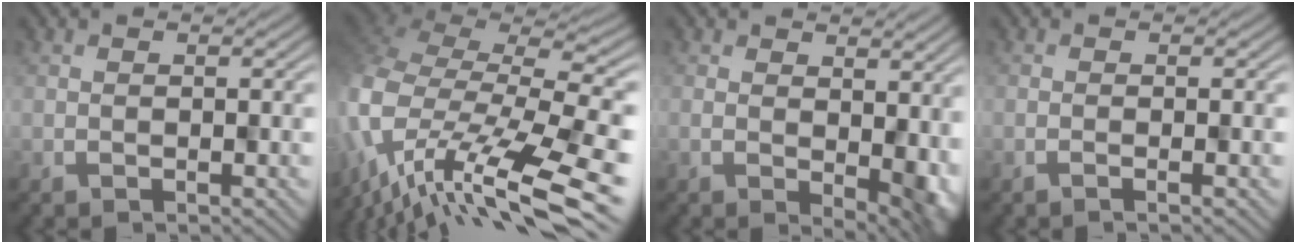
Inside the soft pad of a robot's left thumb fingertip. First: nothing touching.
{"total": 14.5, "force": [-6.2, 6.3, 11.5], "torque": [-0.281, 0.004, -0.090]}
{"total": 5.6, "force": [-0.5, 2.8, 4.8], "torque": [-0.067, -0.018, 0.016]}
{"total": 1.0, "force": [-0.5, 0.0, 0.9], "torque": [-0.010, 0.005, -0.016]}